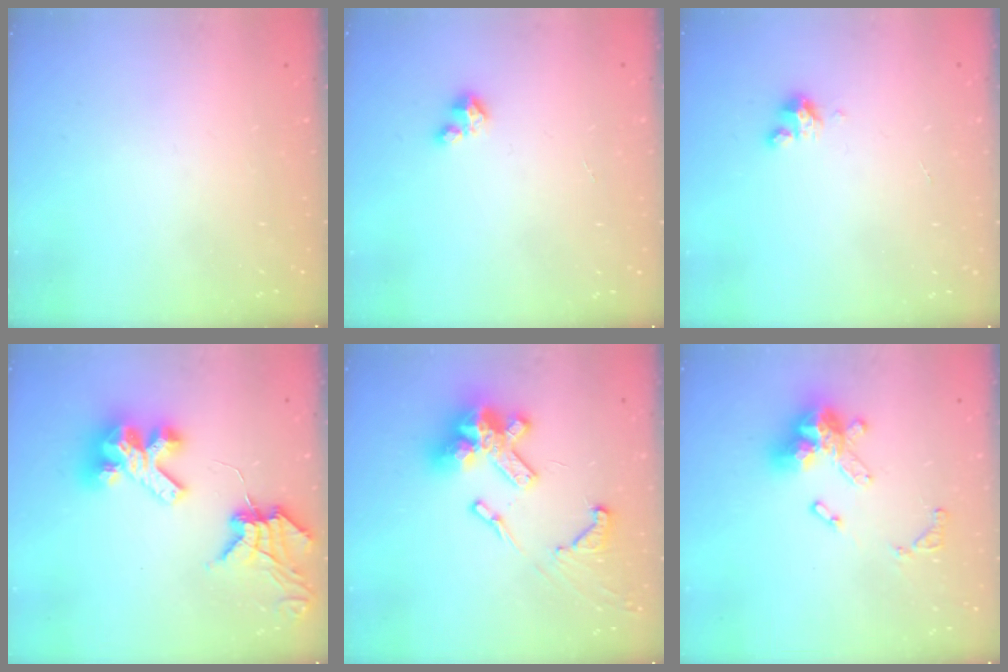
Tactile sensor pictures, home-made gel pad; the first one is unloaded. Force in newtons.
{"total": 1.5, "press": 1.5, "slide": 0.2}
{"total": 2.8, "press": 2.8, "slide": 0.2}
{"total": 11.8, "press": 11.7, "slide": 1.3}
{"total": 18.9, "press": 18.8, "slide": 1.2}
{"total": 15.2, "press": 15.1, "slide": 1.7}